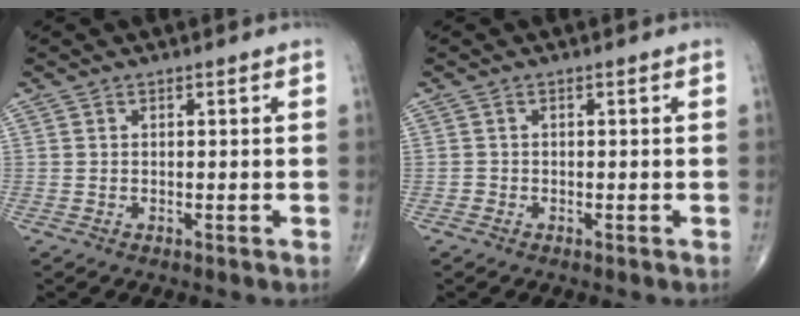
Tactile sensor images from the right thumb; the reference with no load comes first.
{"total": 0.6, "force": [-0.3, 0.5, 0.0], "torque": [0.000, 0.003, -0.007]}